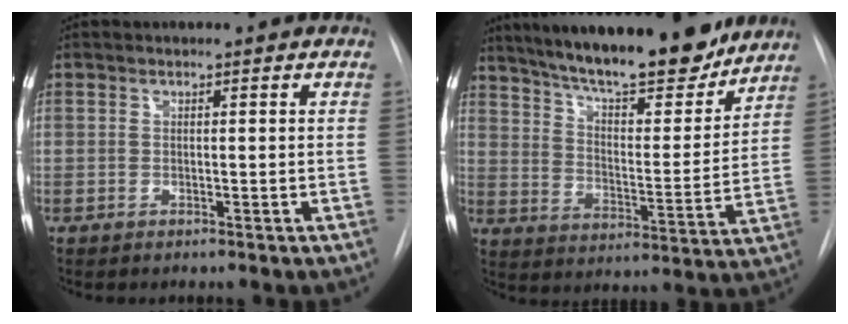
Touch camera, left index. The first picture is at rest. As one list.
[{"total": 21.4, "force": [18.1, 4.1, 10.6], "torque": [-0.172, -0.005, 0.267]}]